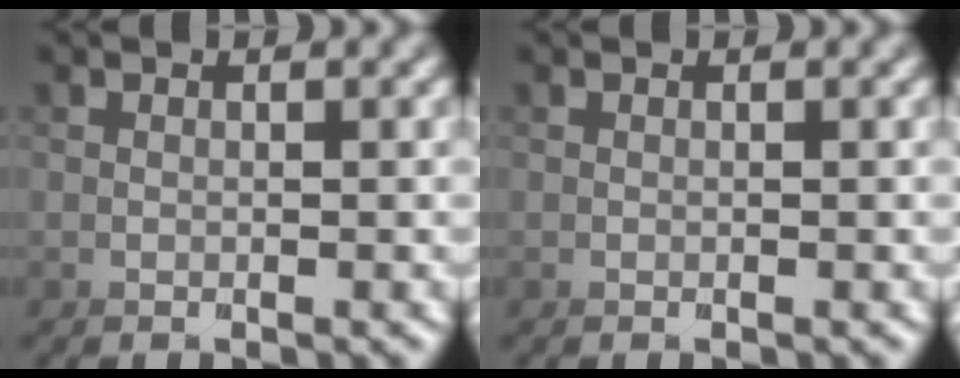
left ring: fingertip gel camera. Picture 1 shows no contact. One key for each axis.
{"total": 0.0}